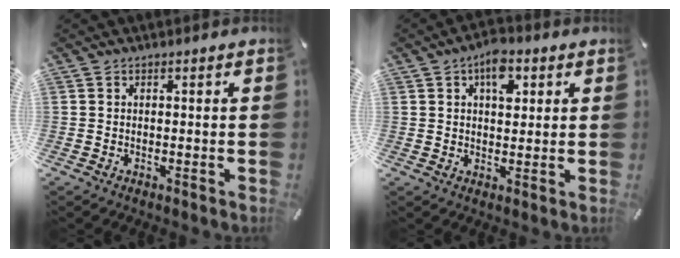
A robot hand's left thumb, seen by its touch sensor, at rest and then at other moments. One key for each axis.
{"total": 7.4, "fx": 3.0, "fy": 4.3, "fz": 5.2, "tx": -0.068, "ty": -0.003, "tz": 0.048}